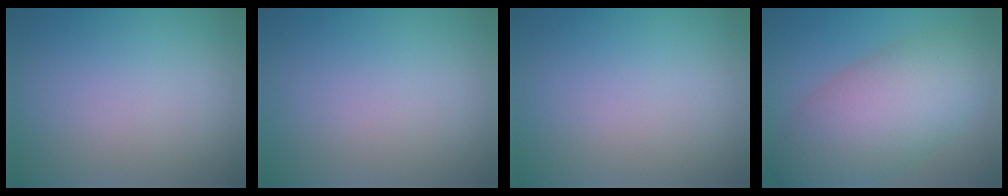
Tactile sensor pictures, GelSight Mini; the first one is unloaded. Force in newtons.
{"total": 0.0}
{"total": 0.0}
{"total": 8.9, "press": 8.9, "slide": 0.5}